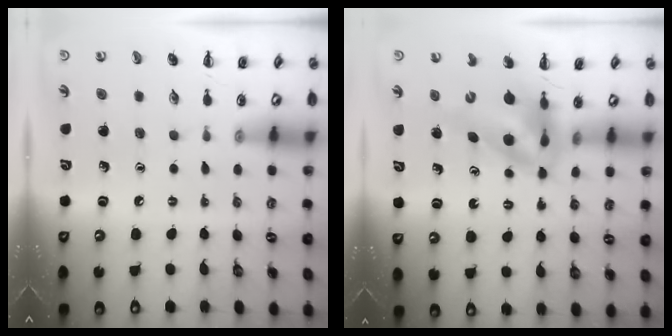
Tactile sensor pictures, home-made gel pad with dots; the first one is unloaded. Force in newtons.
{"total": 8.3, "press": 7.9, "slide": 2.6}